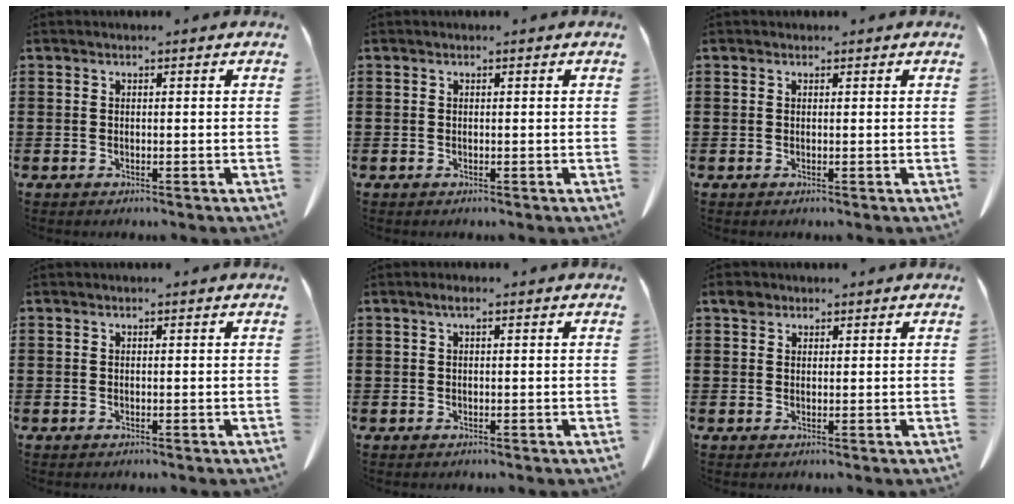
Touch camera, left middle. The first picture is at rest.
{"total": 0.0}
{"total": 0.0}
{"total": 0.0}
{"total": 0.9, "force": [0.2, 0.1, 0.9], "torque": [-0.017, 0.001, 0.004]}
{"total": 2.0, "force": [1.5, 1.1, 0.7], "torque": [-0.018, 0.003, 0.030]}